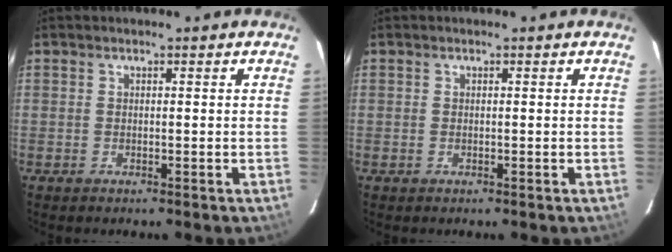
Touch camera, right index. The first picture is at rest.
{"total": 0.0}